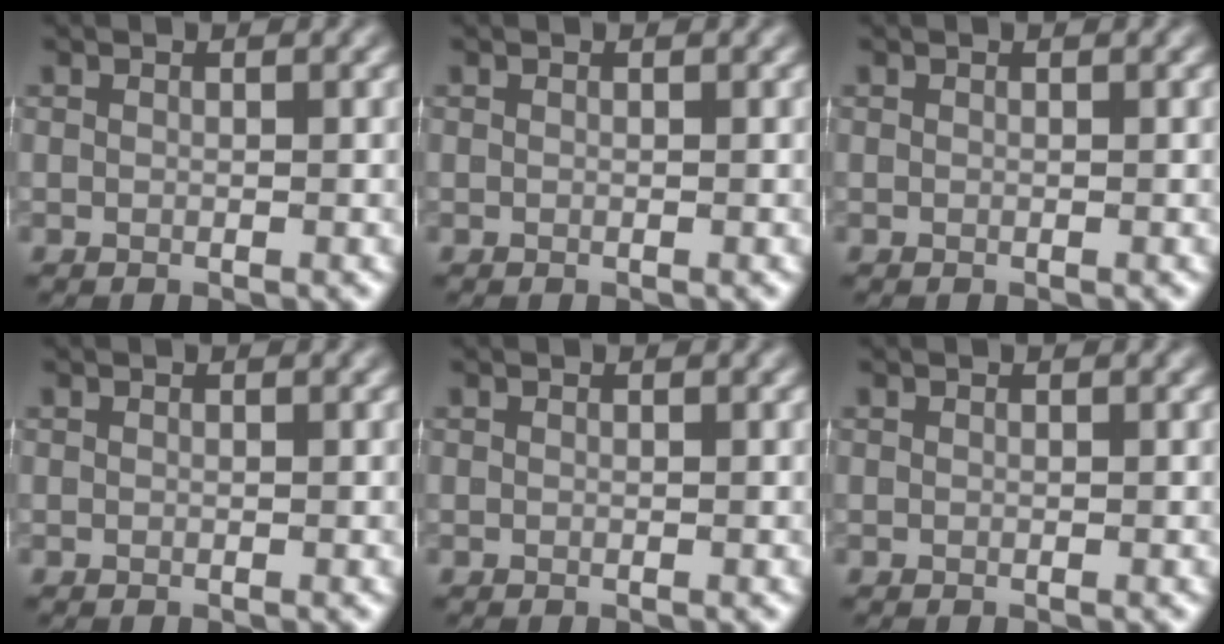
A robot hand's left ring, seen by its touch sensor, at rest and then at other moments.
{"total": 0.0}
{"total": 0.0}
{"total": 0.0}
{"total": 0.0}
{"total": 0.0}